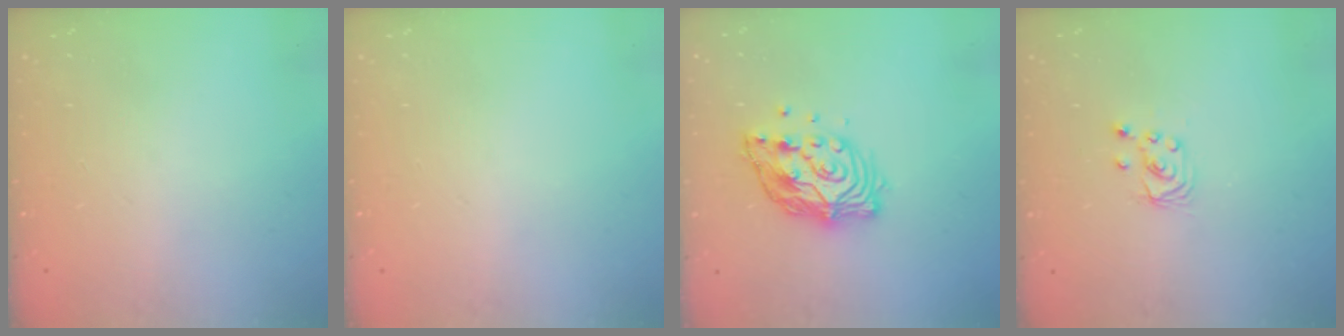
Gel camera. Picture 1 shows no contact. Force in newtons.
{"total": 0.0}
{"total": 12.1, "press": 12.0, "slide": 0.9}
{"total": 2.4, "press": 2.4, "slide": 0.2}